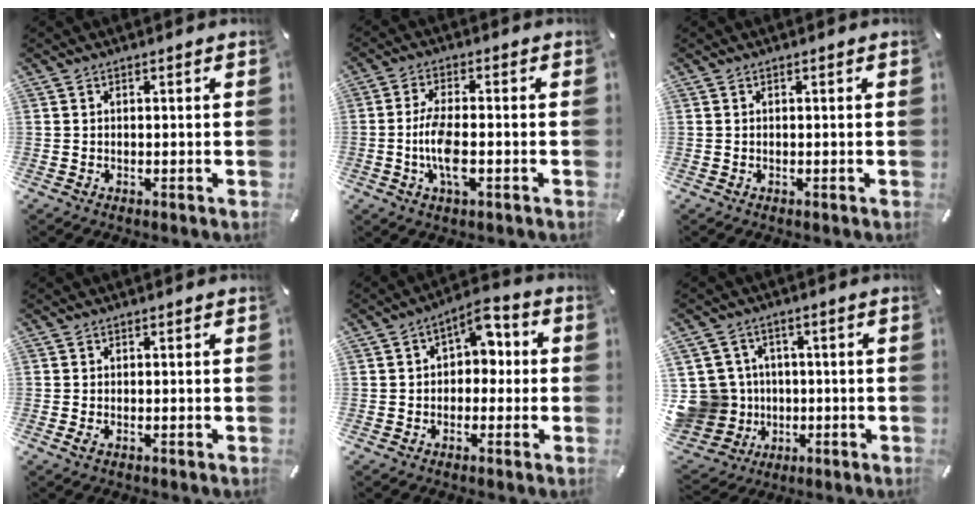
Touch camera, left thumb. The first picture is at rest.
{"total": 7.9, "force": [-1.7, 2.8, 7.2], "torque": [-0.155, -0.005, -0.033]}
{"total": 0.0}
{"total": 0.8, "force": [-0.2, 0.3, 0.7], "torque": [-0.012, -0.001, -0.003]}
{"total": 7.0, "force": [1.4, 5.3, 4.4], "torque": [-0.060, -0.007, 0.019]}
{"total": 12.0, "force": [-0.8, 11.5, 3.5], "torque": [-0.103, 0.008, -0.008]}